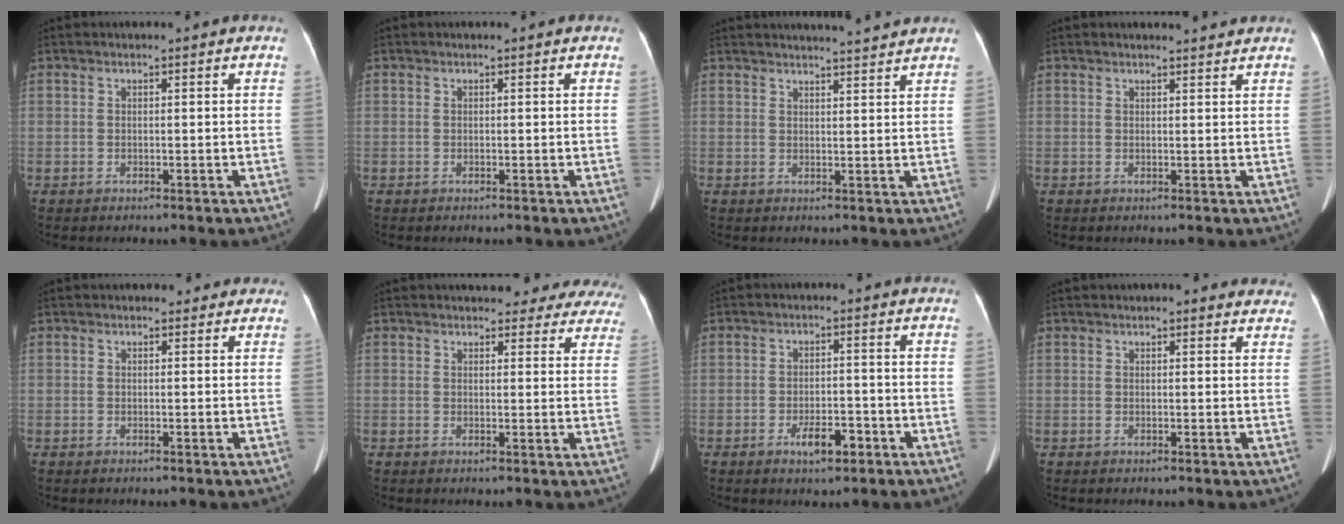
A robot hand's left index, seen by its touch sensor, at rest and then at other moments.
{"total": 0.0}
{"total": 7.3, "force": [7.1, -0.3, 2.0], "torque": [-0.029, 0.010, 0.081]}
{"total": 2.6, "force": [2.6, 0.2, 0.3], "torque": [-0.010, 0.003, 0.028]}
{"total": 2.1, "force": [1.7, 1.3, 0.3], "torque": [0.008, 0.004, 0.010]}
{"total": 15.5, "force": [14.3, 4.9, 3.4], "torque": [-0.007, -0.018, 0.139]}
{"total": 4.2, "force": [-2.3, 1.5, 3.1], "torque": [-0.058, -0.001, -0.033]}
{"total": 5.3, "force": [4.9, 1.6, 1.5], "torque": [0.007, 0.006, 0.039]}